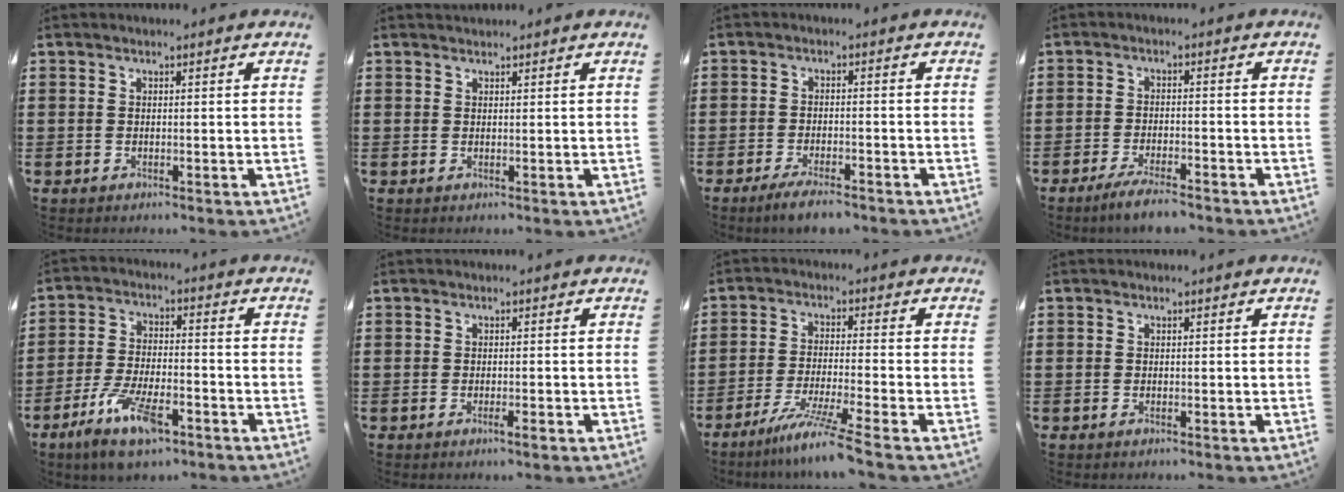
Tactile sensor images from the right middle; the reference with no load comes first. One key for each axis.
{"total": 0.7, "fx": 0.6, "fy": 0.1, "fz": -0.1, "tx": -0.001, "ty": 0.001, "tz": 0.013}
{"total": 3.4, "fx": -2.9, "fy": 0.3, "fz": 1.7, "tx": -0.036, "ty": -0.003, "tz": -0.057}
{"total": 3.9, "fx": -3.3, "fy": 0.2, "fz": 2.0, "tx": -0.040, "ty": -0.005, "tz": -0.063}
{"total": 9.4, "fx": -5.8, "fy": 3.2, "fz": 6.7, "tx": -0.140, "ty": -0.002, "tz": -0.107}
{"total": 1.3, "fx": -0.6, "fy": 0.1, "fz": 1.1, "tx": -0.020, "ty": -0.004, "tz": -0.010}
{"total": 6.6, "fx": -5.2, "fy": -0.9, "fz": 3.9, "tx": -0.076, "ty": -0.018, "tz": -0.099}
{"total": 0.0}